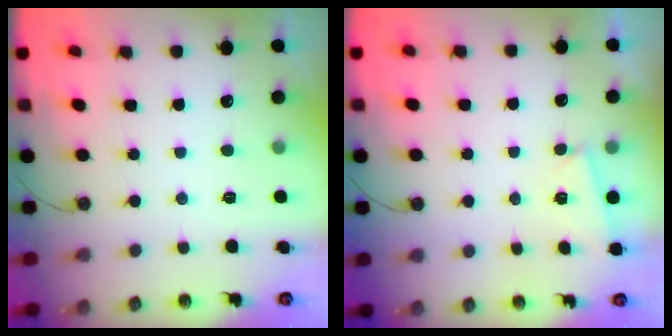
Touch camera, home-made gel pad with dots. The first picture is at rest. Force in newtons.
{"total": 1.7, "press": 1.3, "slide": 1.0}